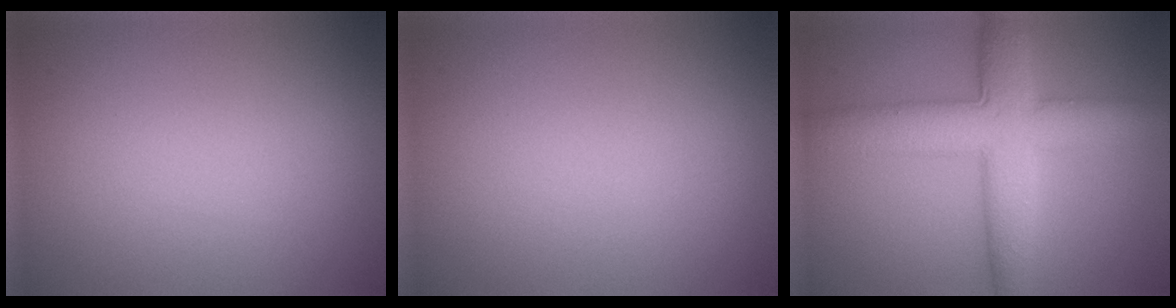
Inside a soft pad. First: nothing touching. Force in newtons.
{"total": 0.0}
{"total": 7.6, "press": 7.6, "slide": 0.4}